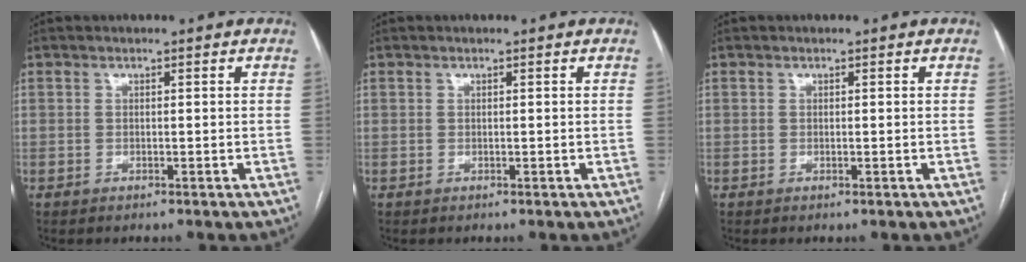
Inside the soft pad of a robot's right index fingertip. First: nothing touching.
{"total": 0.0}
{"total": 0.0}